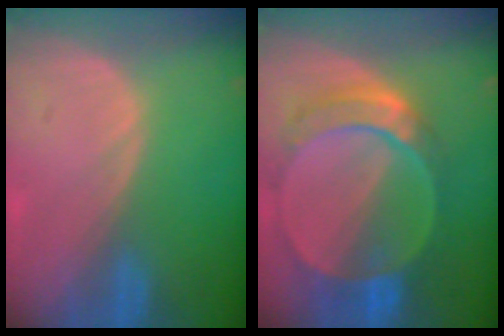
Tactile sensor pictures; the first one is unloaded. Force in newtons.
{"total": 9.7, "press": 8.4, "slide": 4.8}